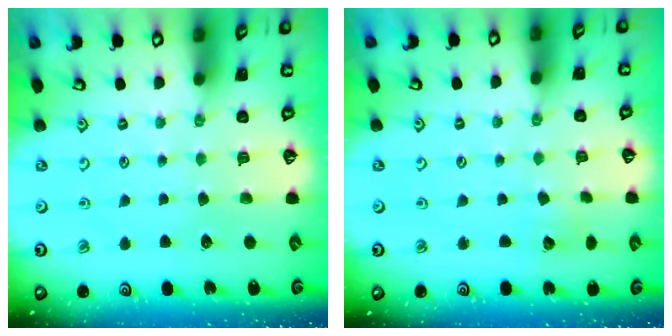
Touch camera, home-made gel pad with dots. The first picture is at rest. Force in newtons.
{"total": 4.3, "press": 4.3, "slide": 0.4}